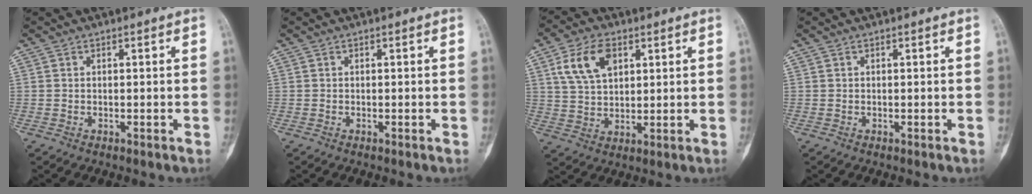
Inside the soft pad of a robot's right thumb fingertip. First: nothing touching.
{"total": 0.0}
{"total": 9.6, "force": [3.9, 5.8, 6.6], "torque": [-0.113, -0.005, 0.075]}
{"total": 0.0}